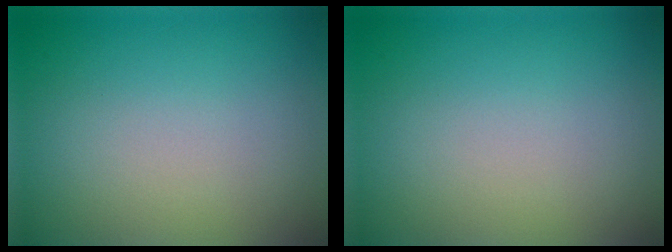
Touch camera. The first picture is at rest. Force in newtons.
{"total": 0.0}